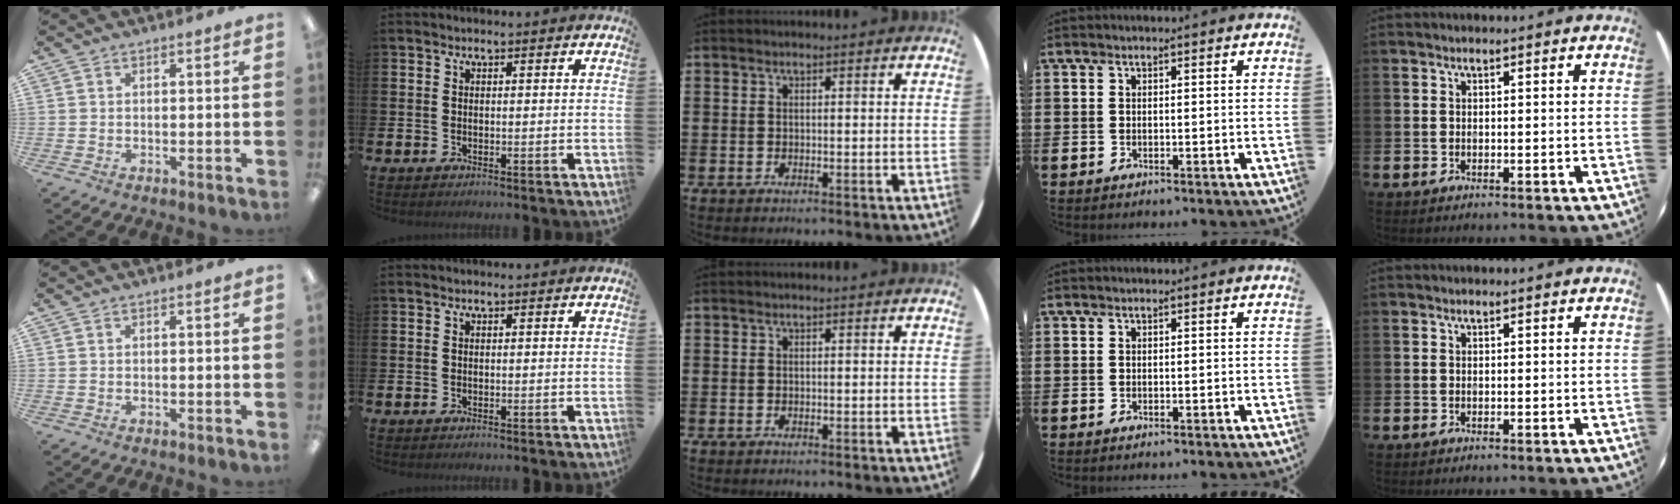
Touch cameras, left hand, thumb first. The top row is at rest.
{}